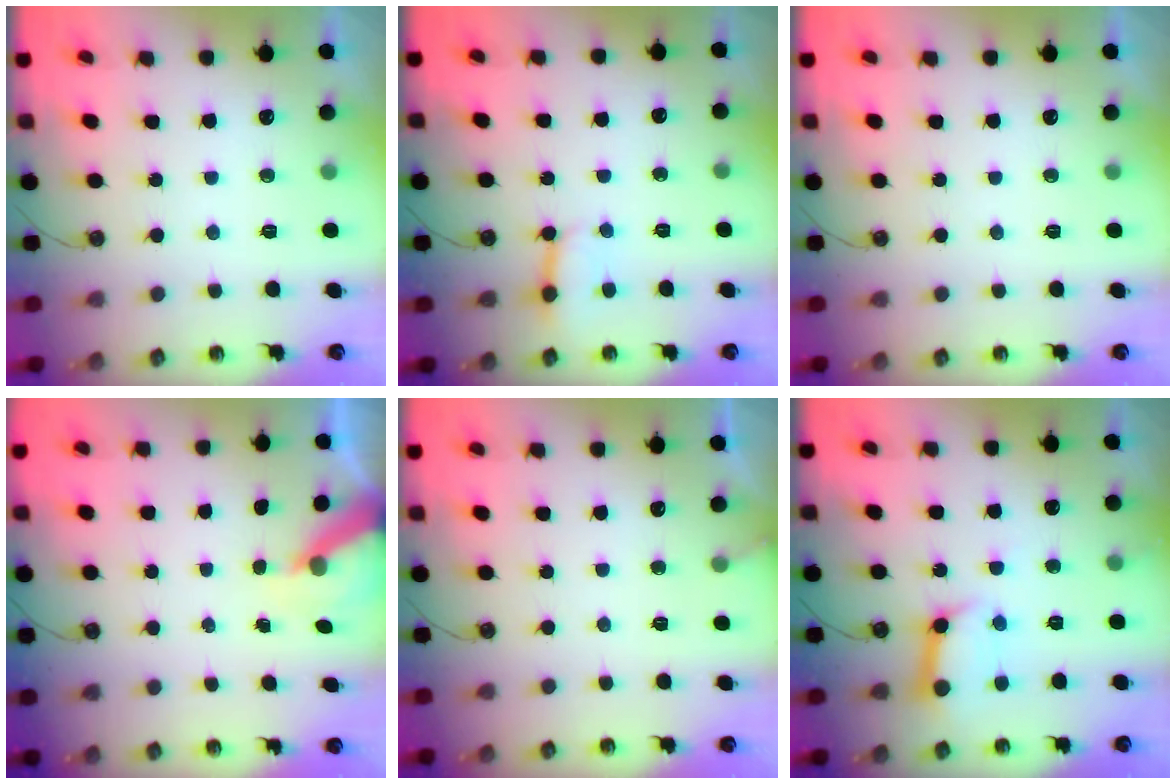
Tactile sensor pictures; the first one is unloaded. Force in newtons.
{"total": 3.6, "press": 3.6, "slide": 0.5}
{"total": 0.0}
{"total": 6.5, "press": 6.4, "slide": 0.7}
{"total": 3.0, "press": 3.0, "slide": 0.1}
{"total": 10.8, "press": 10.8, "slide": 1.3}